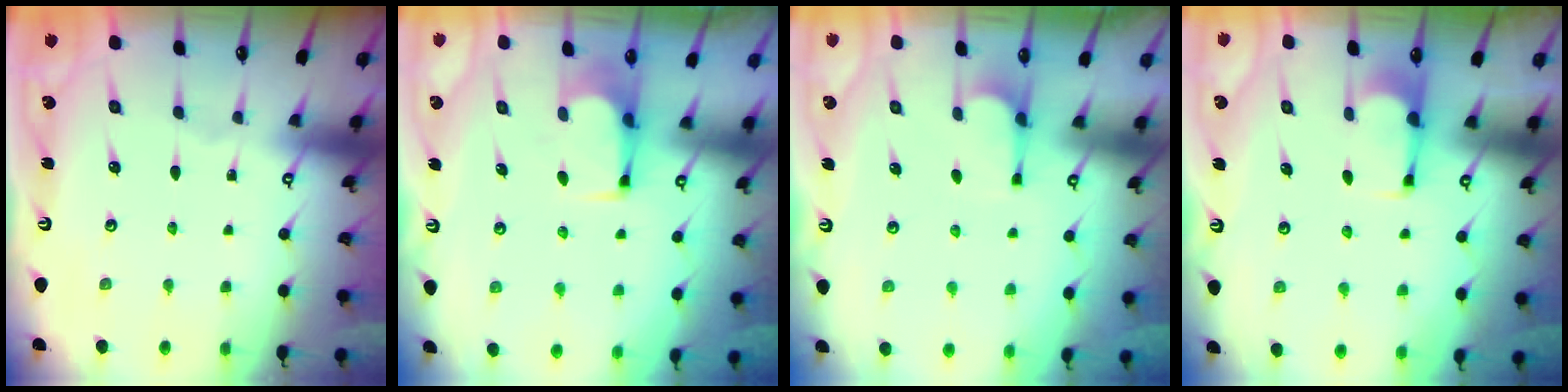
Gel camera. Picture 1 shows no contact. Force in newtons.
{"total": 5.8, "press": 5.8, "slide": 0.4}
{"total": 2.0, "press": 1.7, "slide": 1.1}
{"total": 0.0}